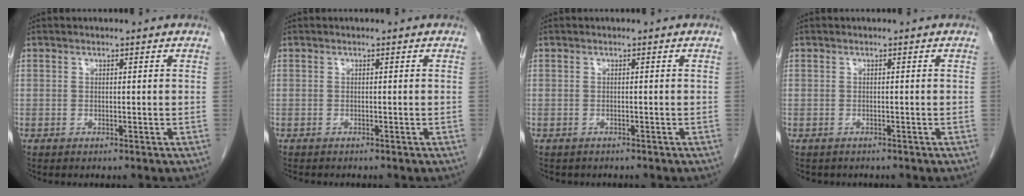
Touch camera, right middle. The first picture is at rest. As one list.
[{"total": 2.1, "force": [-1.9, 0.7, 0.8], "torque": [-0.017, -0.005, -0.021]}, {"total": 2.4, "force": [-2.0, 1.1, 0.6], "torque": [-0.015, -0.002, -0.024]}, {"total": 1.9, "force": [-1.6, 1.0, 0.4], "torque": [-0.014, -0.002, -0.019]}]